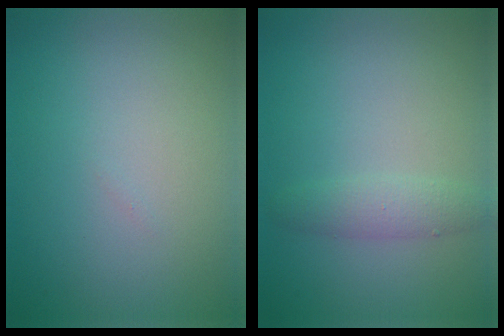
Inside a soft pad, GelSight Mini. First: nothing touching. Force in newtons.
{"total": 1.9, "press": 1.9, "slide": 0.0}